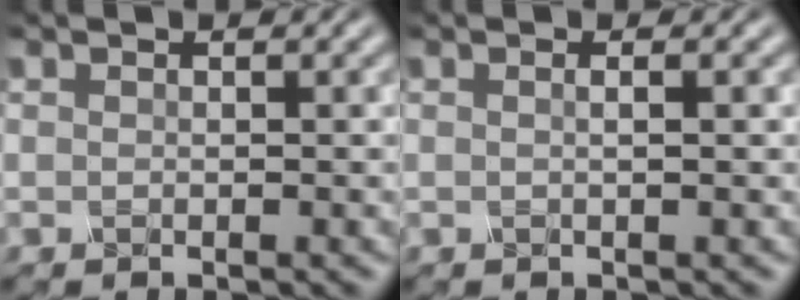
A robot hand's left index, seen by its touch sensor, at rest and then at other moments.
{"total": 1.2, "force": [0.2, 0.5, 1.0], "torque": [-0.004, -0.004, -0.007]}